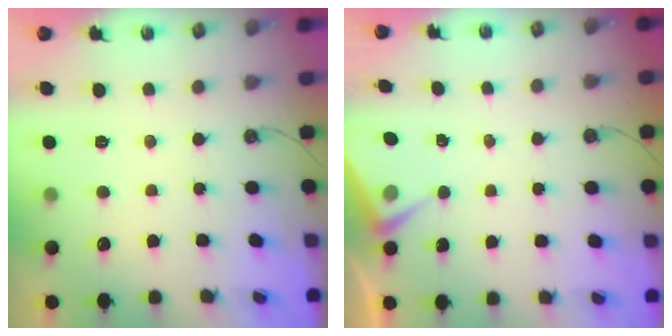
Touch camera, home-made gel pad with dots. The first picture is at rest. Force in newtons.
{"total": 4.4, "press": 4.3, "slide": 0.5}